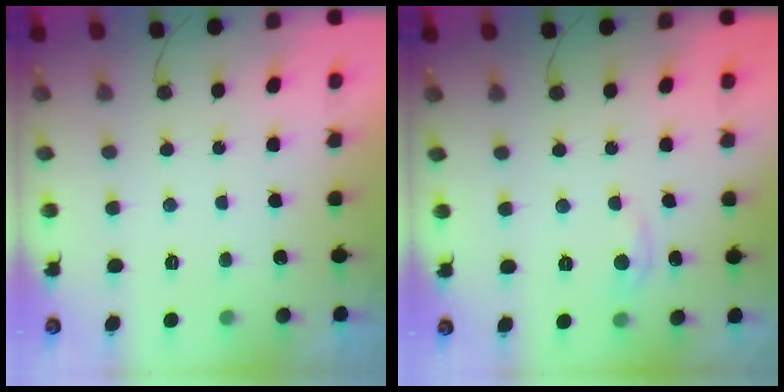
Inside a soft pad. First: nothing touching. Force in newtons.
{"total": 3.2, "press": 3.1, "slide": 0.5}